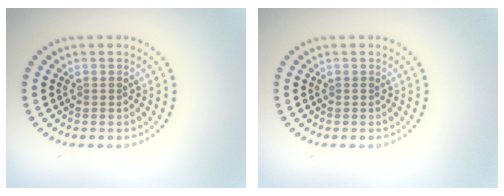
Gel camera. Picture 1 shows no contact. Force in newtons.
{"total": 0.0}